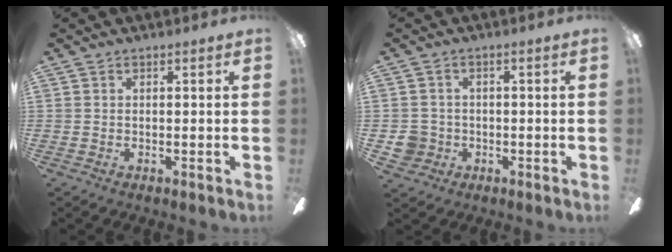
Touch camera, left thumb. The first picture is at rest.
{"total": 5.0, "force": [-1.1, 4.8, 1.1], "torque": [-0.031, 0.009, -0.019]}